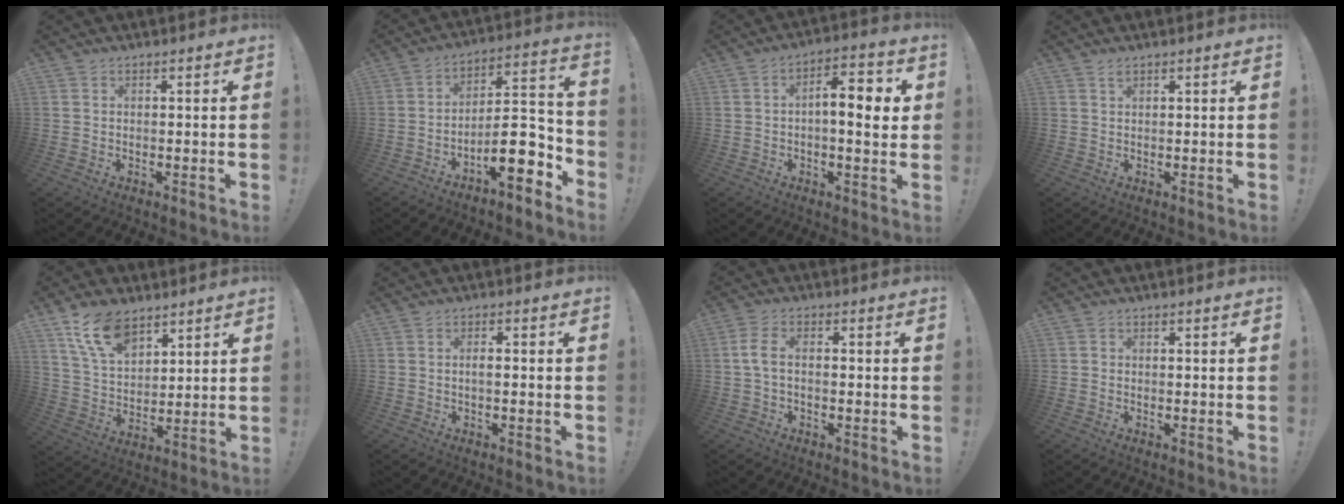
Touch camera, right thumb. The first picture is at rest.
{"total": 14.2, "force": [-7.0, 5.1, 11.2], "torque": [-0.158, 0.033, -0.112]}
{"total": 9.6, "force": [0.7, 3.8, 8.8], "torque": [-0.131, 0.009, 0.005]}
{"total": 1.0, "force": [0.8, 0.4, 0.6], "torque": [-0.011, -0.001, 0.014]}
{"total": 12.7, "force": [8.6, 6.5, 6.7], "torque": [-0.131, -0.036, 0.166]}
{"total": 1.8, "force": [-0.5, 0.4, 1.7], "torque": [-0.034, 0.006, -0.010]}
{"total": 4.7, "force": [-0.5, 2.0, 4.2], "torque": [-0.089, 0.004, -0.009]}
{"total": 0.6, "force": [-0.2, 0.5, 0.0], "torque": [-0.008, 0.004, -0.002]}